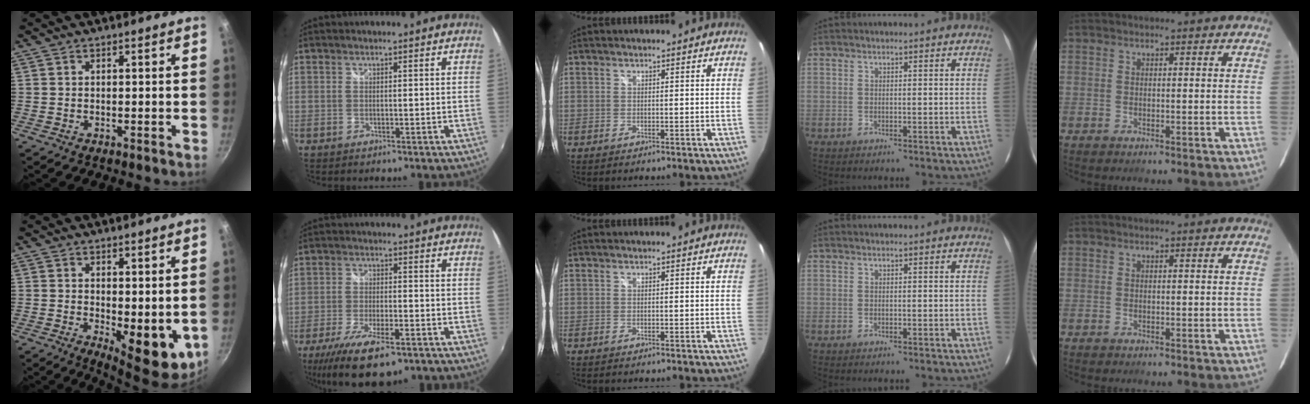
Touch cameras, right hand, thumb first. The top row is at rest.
{"thumb": {"total": 9.5, "force": [-0.6, 4.3, 8.4], "torque": [-0.095, -0.011, 0.006]}, "index": {"total": 14.5, "force": [-9.5, 4.6, 9.9], "torque": [-0.209, -0.044, -0.163]}}